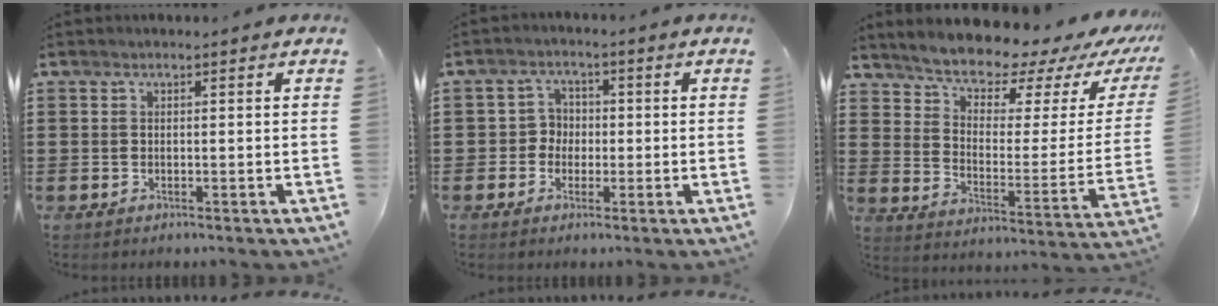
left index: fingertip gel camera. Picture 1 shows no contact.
{"total": 3.6, "force": [-0.8, 3.4, 0.9], "torque": [-0.033, 0.009, -0.020]}
{"total": 7.2, "force": [6.9, 1.5, 1.5], "torque": [-0.054, -0.063, 0.112]}